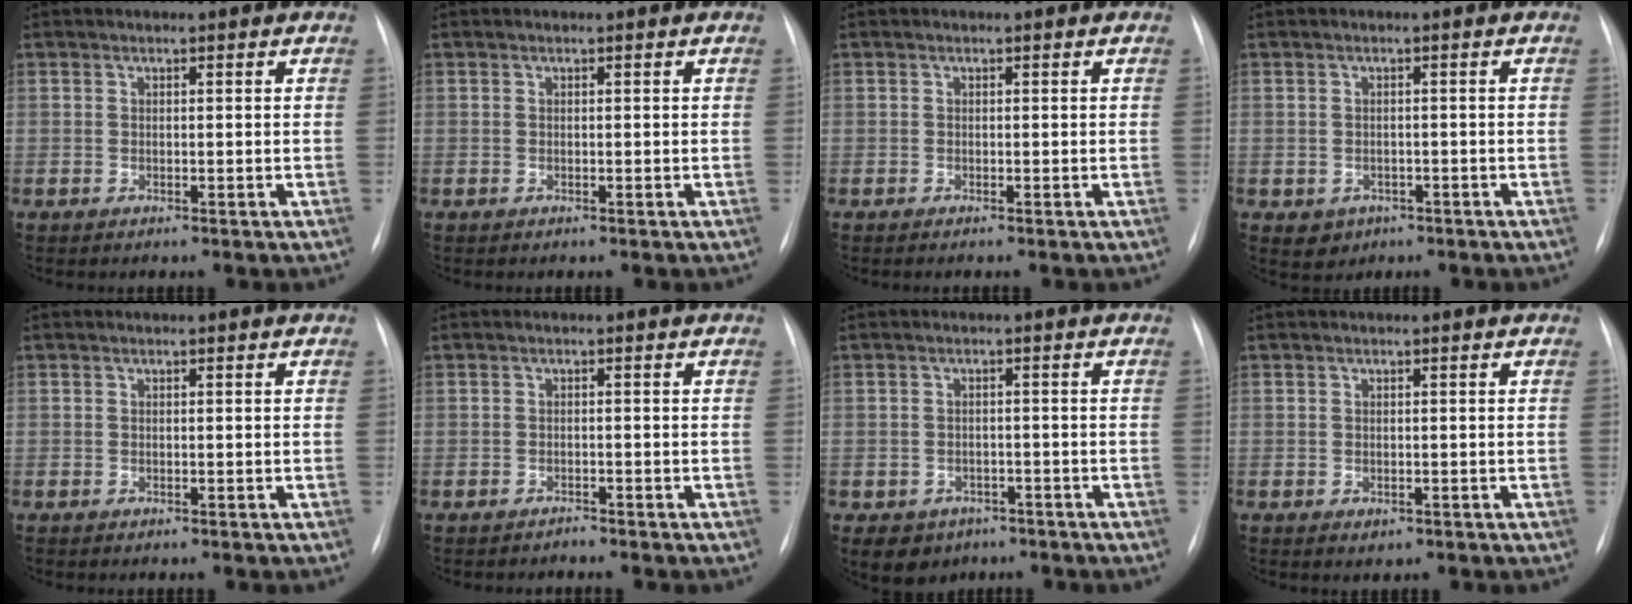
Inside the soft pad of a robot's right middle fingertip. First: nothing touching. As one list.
[{"total": 0.0}, {"total": 0.0}, {"total": 2.8, "force": [-1.2, 2.4, 0.7], "torque": [-0.007, 0.006, -0.003]}, {"total": 0.0}, {"total": 0.8, "force": [-0.8, 0.0, -0.2], "torque": [0.003, -0.005, -0.010]}, {"total": 4.7, "force": [-2.8, 3.6, 0.8], "torque": [-0.012, 0.008, -0.030]}, {"total": 1.1, "force": [-0.4, 0.8, 0.6], "torque": [-0.007, 0.000, 0.000]}]